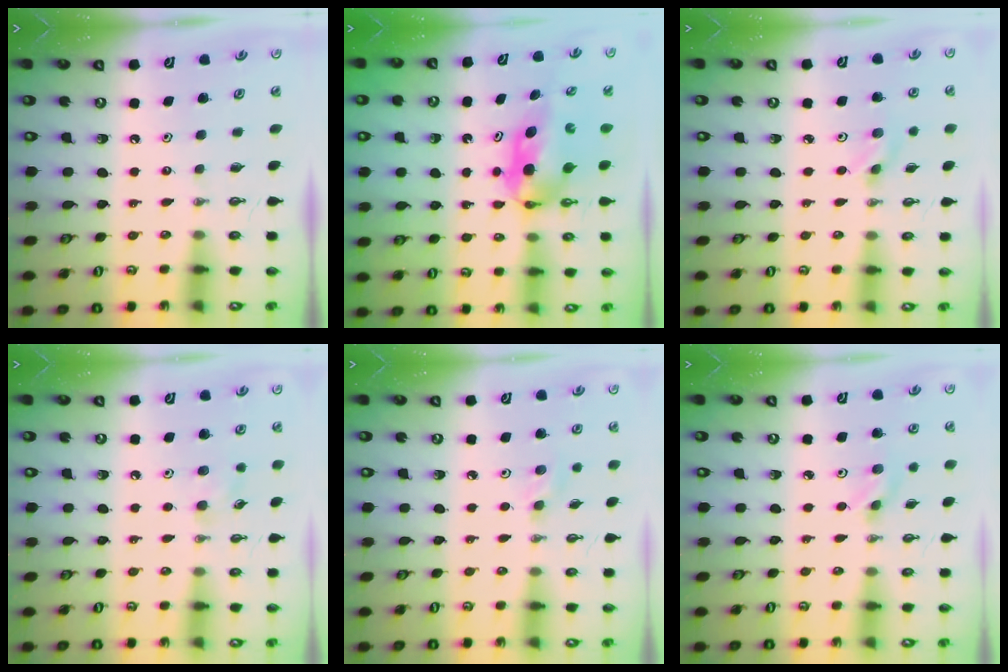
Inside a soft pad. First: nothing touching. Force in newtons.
{"total": 6.1, "press": 5.0, "slide": 3.6}
{"total": 3.8, "press": 3.6, "slide": 1.4}
{"total": 6.4, "press": 6.2, "slide": 1.5}
{"total": 2.6, "press": 2.5, "slide": 0.8}
{"total": 3.8, "press": 3.6, "slide": 1.4}